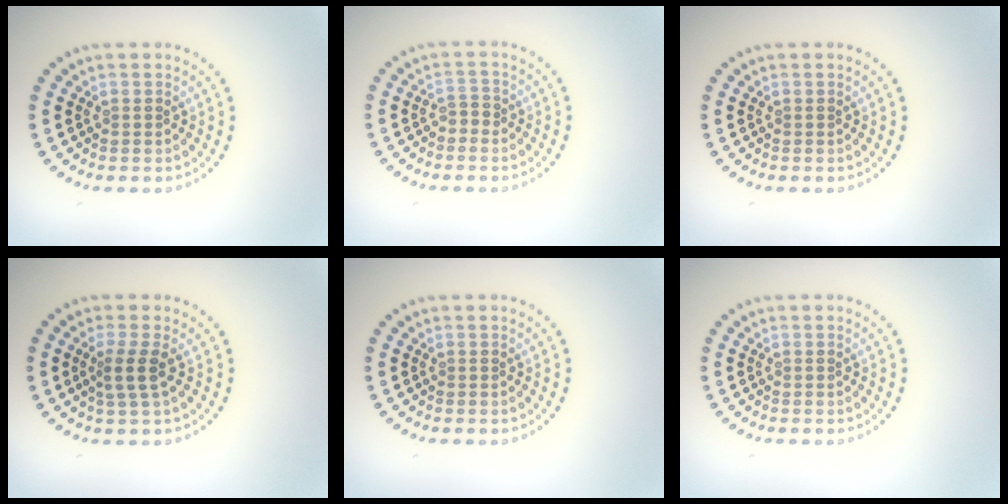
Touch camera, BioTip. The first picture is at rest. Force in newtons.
{"total": 0.9, "press": 0.8, "slide": 0.5}
{"total": 0.0}
{"total": 2.2, "press": 1.8, "slide": 1.3}
{"total": 0.0}
{"total": 0.0}